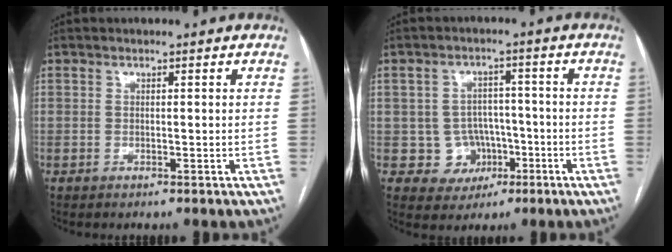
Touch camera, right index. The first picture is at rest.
{"total": 5.9, "force": [-1.6, 5.6, 0.6], "torque": [0.004, 0.015, -0.017]}